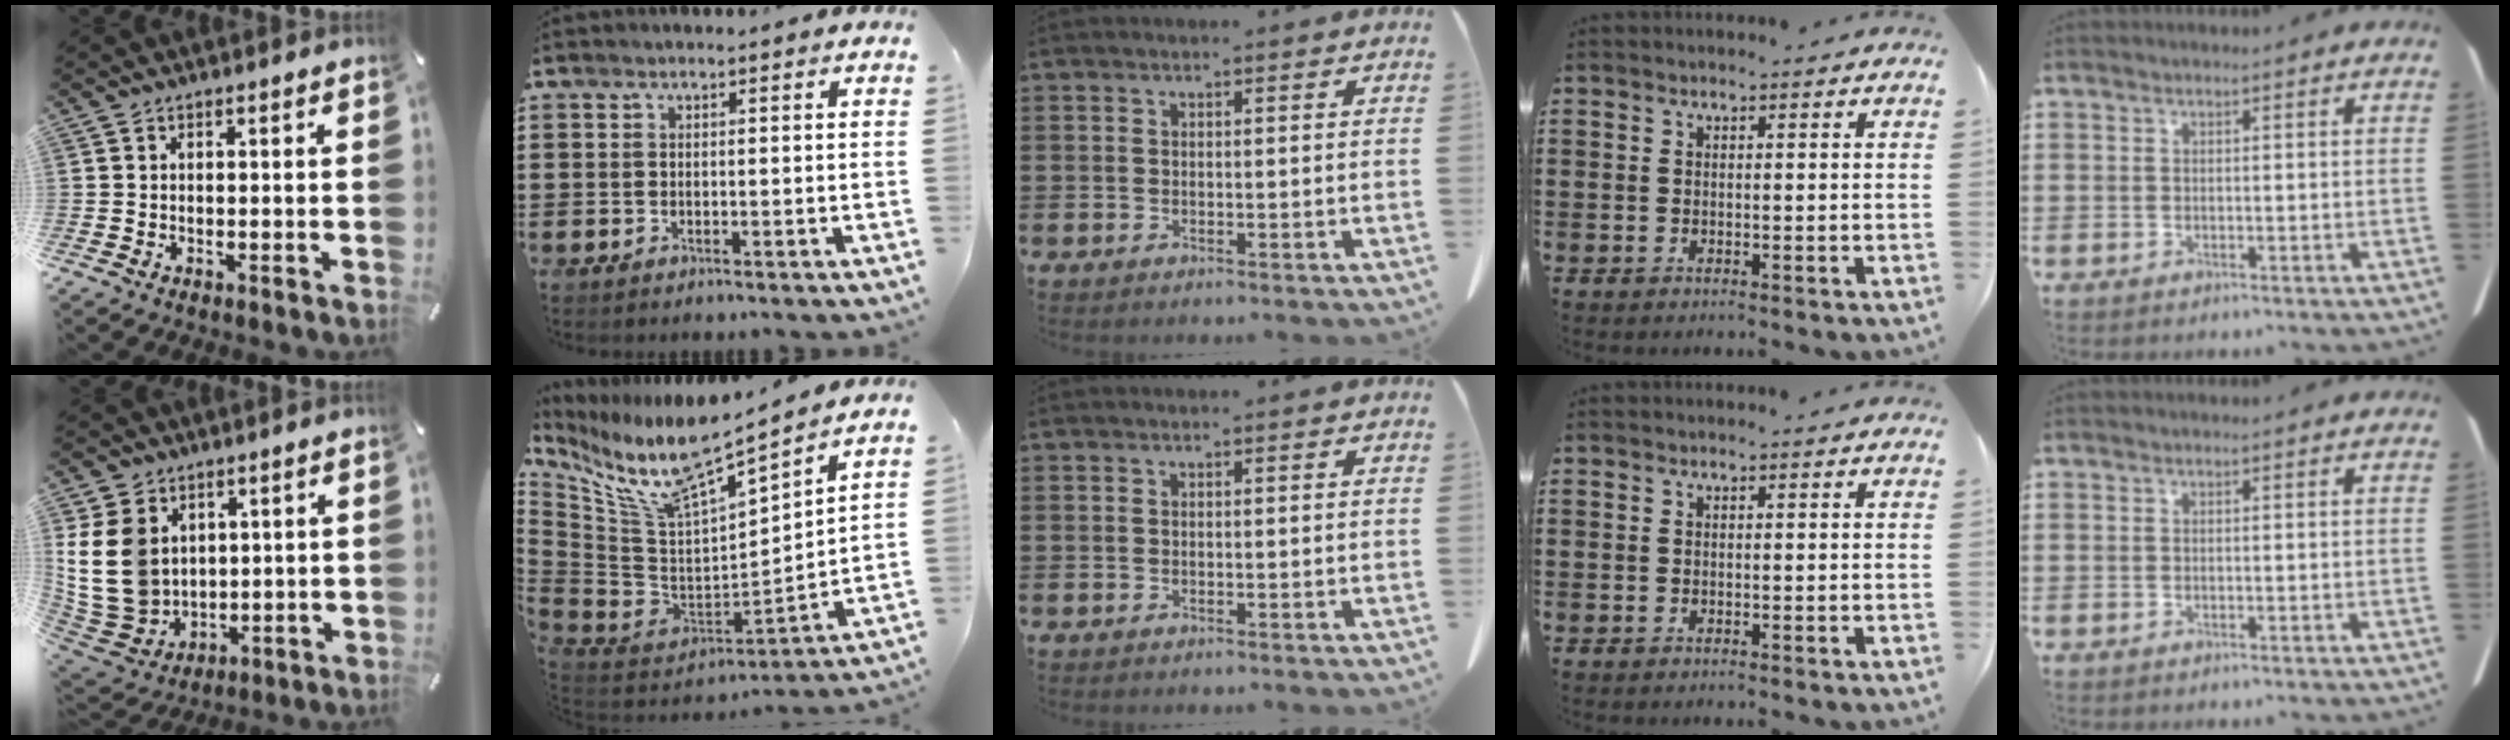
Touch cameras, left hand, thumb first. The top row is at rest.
{"thumb": {"total": 15.5, "force": [3.8, 12.4, 8.6], "torque": [-0.213, -0.018, 0.073]}, "index": {"total": 11.2, "force": [8.4, 2.2, 7.1], "torque": [-0.183, -0.072, 0.140]}}